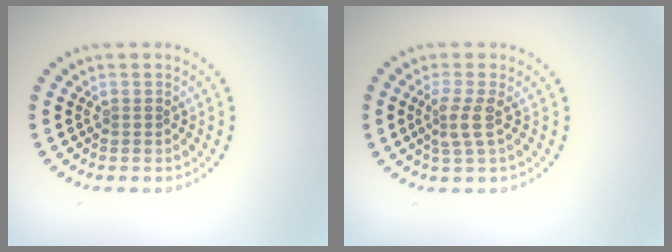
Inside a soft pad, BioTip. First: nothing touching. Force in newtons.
{"total": 2.2, "press": 1.7, "slide": 1.4}